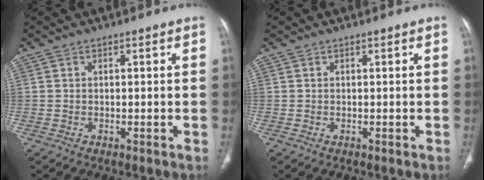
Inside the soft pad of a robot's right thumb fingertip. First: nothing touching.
{"total": 0.0}